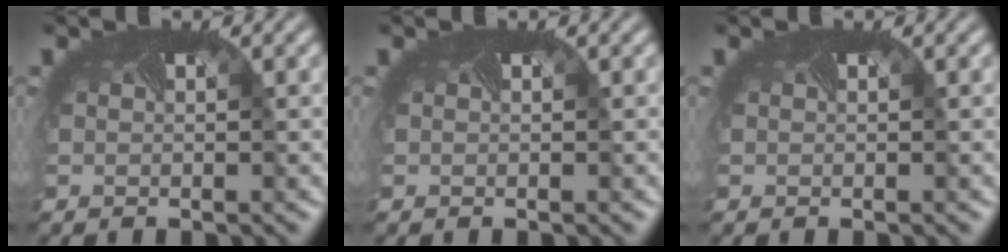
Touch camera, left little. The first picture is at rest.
{"total": 0.0}
{"total": 0.0}